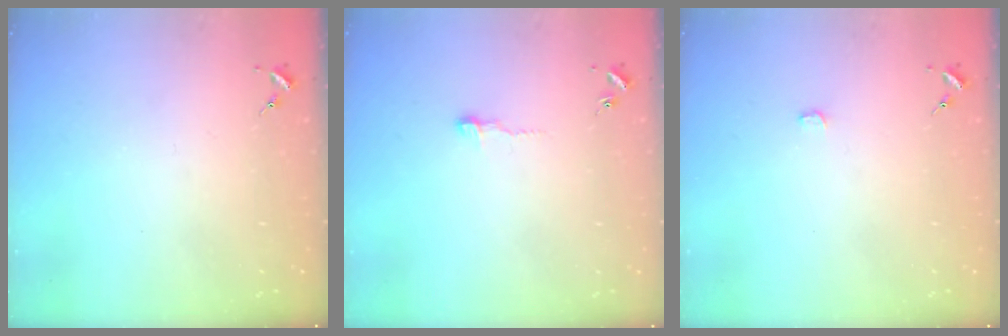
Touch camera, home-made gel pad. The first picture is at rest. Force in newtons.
{"total": 3.6, "press": 3.6, "slide": 0.3}
{"total": 1.9, "press": 1.9, "slide": 0.2}